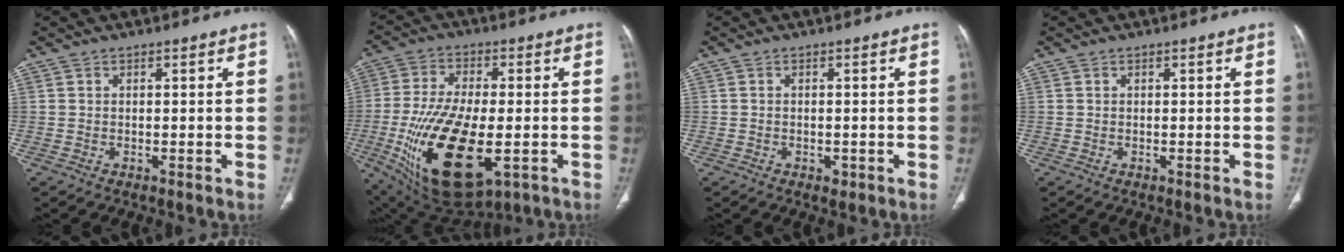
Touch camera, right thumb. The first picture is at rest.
{"total": 21.8, "force": [-5.6, 10.0, 18.6], "torque": [-0.373, -0.014, -0.077]}
{"total": 1.3, "force": [-0.6, 0.8, 0.8], "torque": [-0.008, 0.000, -0.005]}
{"total": 0.0}